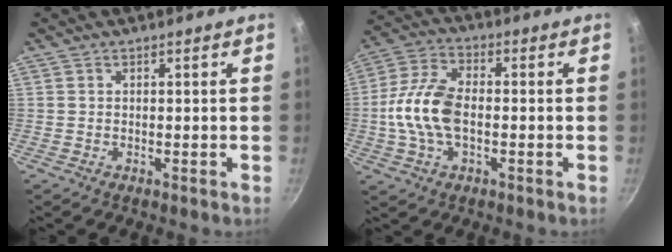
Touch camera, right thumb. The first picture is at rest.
{"total": 12.2, "force": [-1.4, 6.8, 10.1], "torque": [-0.198, 0.029, -0.037]}